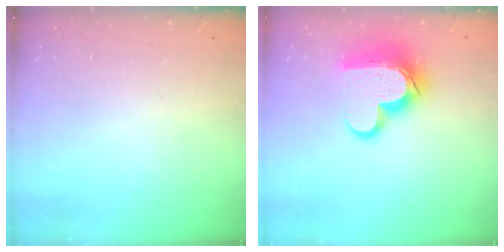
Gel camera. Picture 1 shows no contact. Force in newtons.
{"total": 15.5, "press": 15.5, "slide": 1.3}